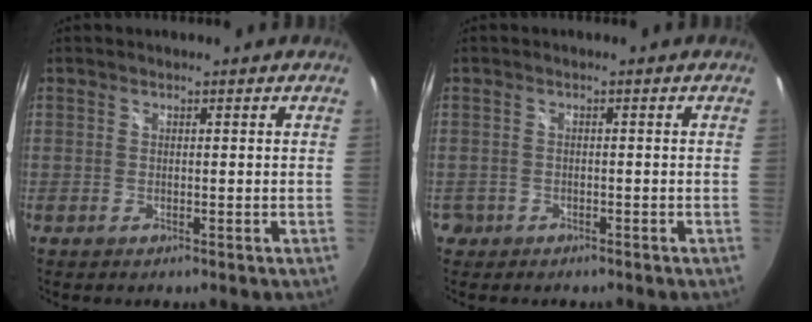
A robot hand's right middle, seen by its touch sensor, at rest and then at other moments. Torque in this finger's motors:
{"motor_torque": [-0.53, -0.22, -0.08, -0.02]}